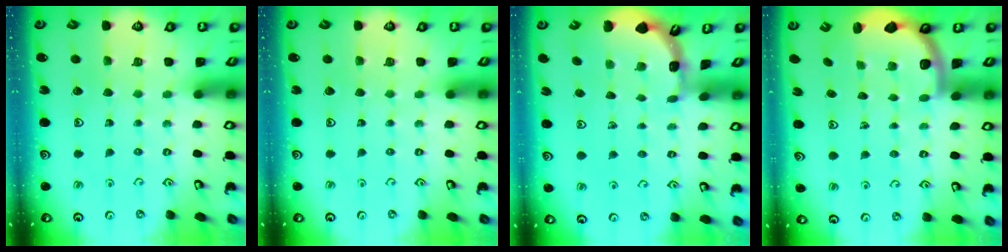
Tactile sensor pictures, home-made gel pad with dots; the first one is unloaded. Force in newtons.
{"total": 0.0}
{"total": 1.5, "press": 1.5, "slide": 0.1}
{"total": 2.5, "press": 2.4, "slide": 0.7}